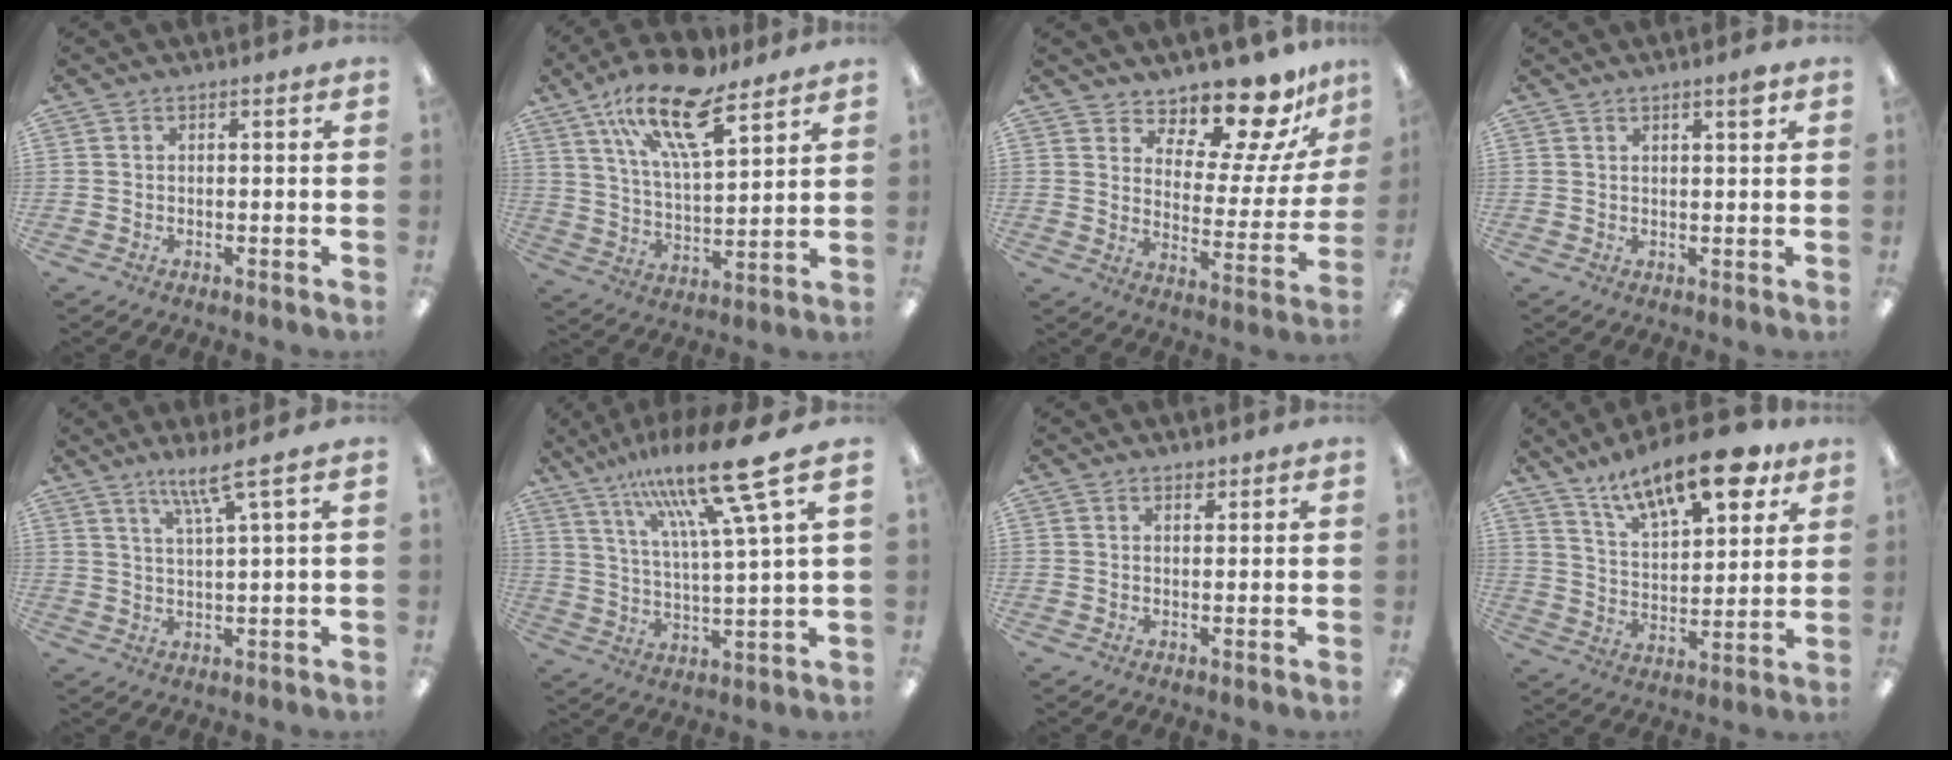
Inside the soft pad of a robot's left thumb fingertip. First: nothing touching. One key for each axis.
{"total": 19.1, "fx": 11.9, "fy": 7.1, "fz": 13.1, "tx": -0.227, "ty": -0.058, "tz": 0.204}
{"total": 14.2, "fx": 12.4, "fy": 4.0, "fz": 5.5, "tx": -0.080, "ty": -0.110, "tz": 0.212}
{"total": 2.5, "fx": 1.7, "fy": 0.3, "fz": 1.8, "tx": -0.023, "ty": -0.006, "tz": 0.026}
{"total": 6.1, "fx": 4.2, "fy": -0.2, "fz": 4.4, "tx": -0.090, "ty": -0.013, "tz": 0.068}
{"total": 20.0, "fx": 13.2, "fy": 2.3, "fz": 14.8, "tx": -0.261, "ty": -0.069, "tz": 0.206}
{"total": 1.2, "fx": 1.0, "fy": 0.5, "fz": 0.3, "tx": 0.001, "ty": -0.004, "tz": 0.018}
{"total": 18.5, "fx": 12.6, "fy": 7.1, "fz": 11.5, "tx": -0.176, "ty": -0.066, "tz": 0.209}